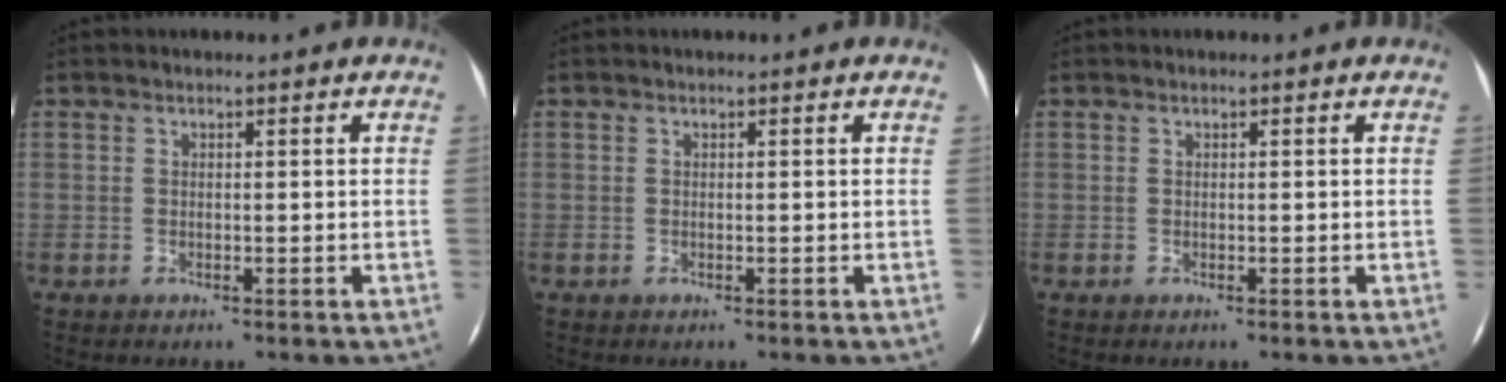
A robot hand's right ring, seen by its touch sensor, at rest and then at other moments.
{"total": 0.0}
{"total": 0.0}